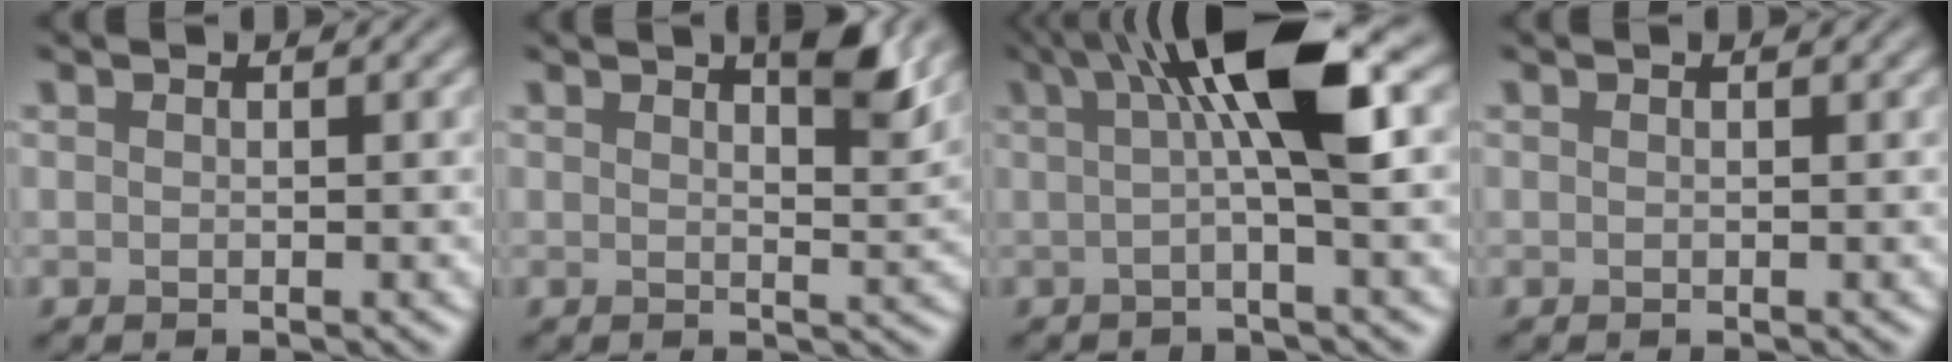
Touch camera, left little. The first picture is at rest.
{"total": 2.9, "force": [1.9, 0.4, 2.1], "torque": [-0.019, 0.001, 0.037]}
{"total": 7.1, "force": [1.7, 0.9, 6.9], "torque": [-0.106, 0.004, 0.034]}
{"total": 0.5, "force": [-0.1, -0.2, -0.4], "torque": [0.006, -0.005, 0.004]}